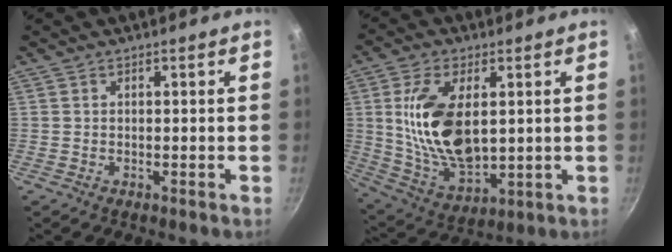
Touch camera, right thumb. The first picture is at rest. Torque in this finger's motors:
{"motor_torque": [-0.72, 1.51, 1.52, 0.82, 0.21]}